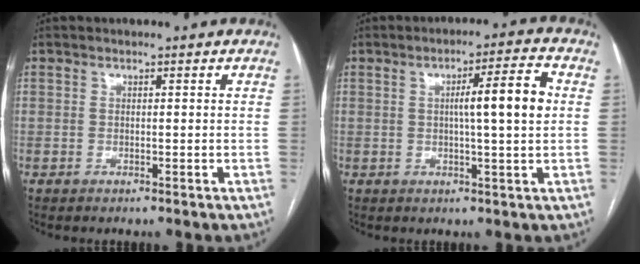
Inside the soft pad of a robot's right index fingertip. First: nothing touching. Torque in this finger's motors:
{"motor_torque": [0.66, 0.47, 0.18, 0.08]}